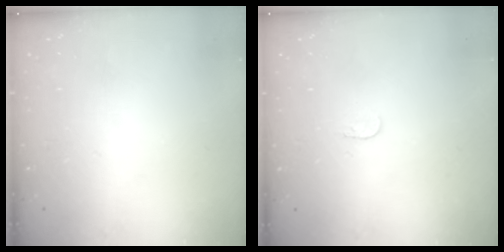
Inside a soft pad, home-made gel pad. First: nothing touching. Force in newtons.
{"total": 3.3, "press": 3.3, "slide": 0.3}